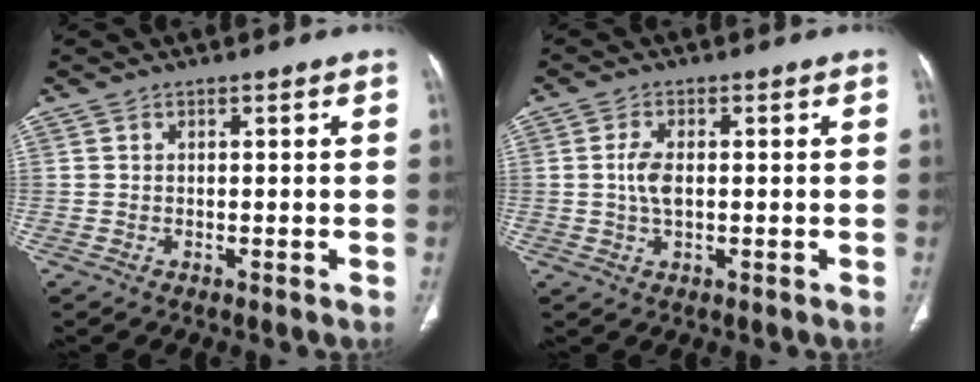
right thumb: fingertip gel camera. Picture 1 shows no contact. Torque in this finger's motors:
{"motor_torque": [0.45, 1.26, 0.77, -0.57, 0.02]}